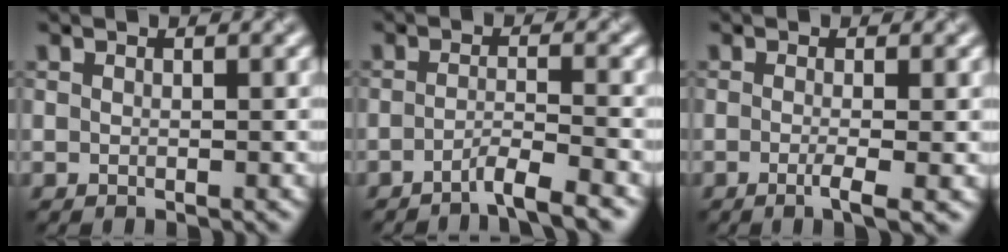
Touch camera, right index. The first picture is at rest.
{"total": 2.9, "force": [-2.1, 0.3, 2.0], "torque": [-0.026, 0.002, -0.048]}
{"total": 2.6, "force": [-0.7, 0.7, 2.4], "torque": [-0.035, -0.005, -0.015]}